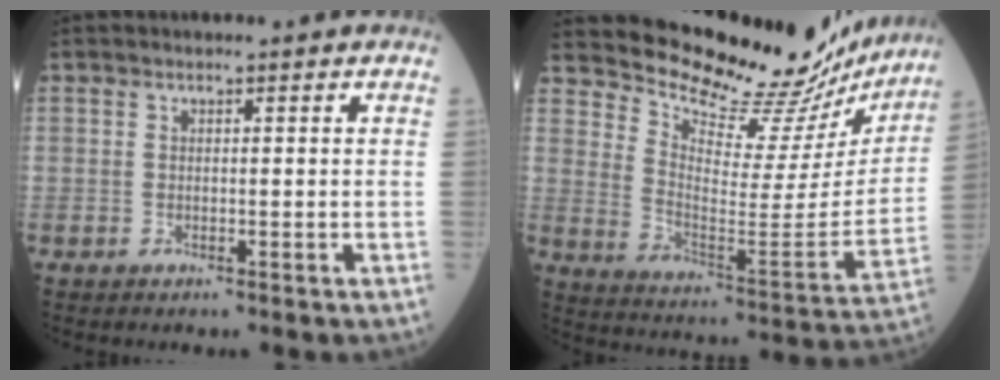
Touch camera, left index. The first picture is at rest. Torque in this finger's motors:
{"motor_torque": [1.05, -1.09, 0.37, 0.04]}